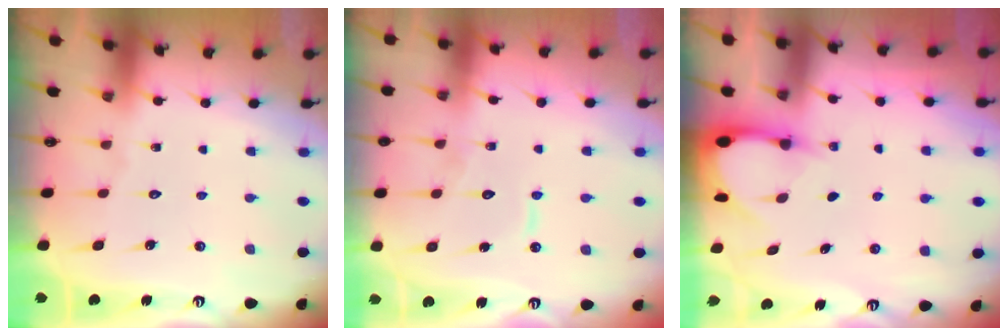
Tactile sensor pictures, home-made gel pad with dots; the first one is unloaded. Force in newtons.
{"total": 7.4, "press": 7.4, "slide": 0.8}
{"total": 2.9, "press": 2.9, "slide": 0.3}